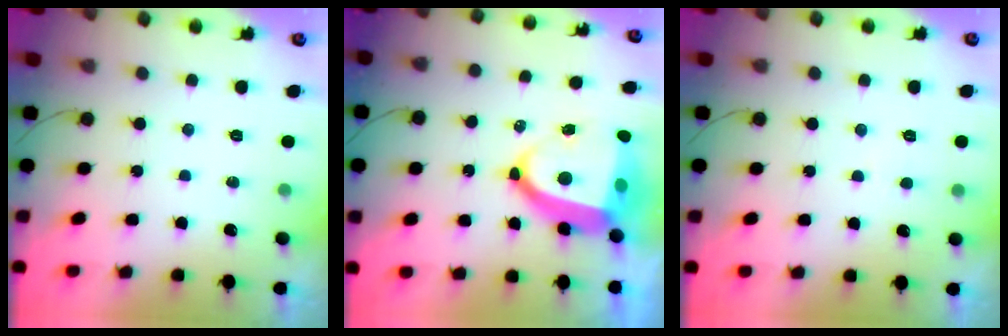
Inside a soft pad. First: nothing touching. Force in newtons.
{"total": 16.7, "press": 16.7, "slide": 1.7}
{"total": 2.1, "press": 2.1, "slide": 0.2}